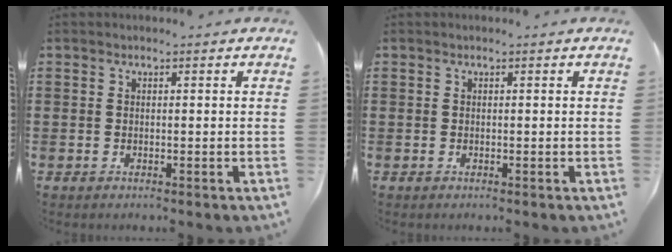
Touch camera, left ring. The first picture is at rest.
{"total": 0.0}